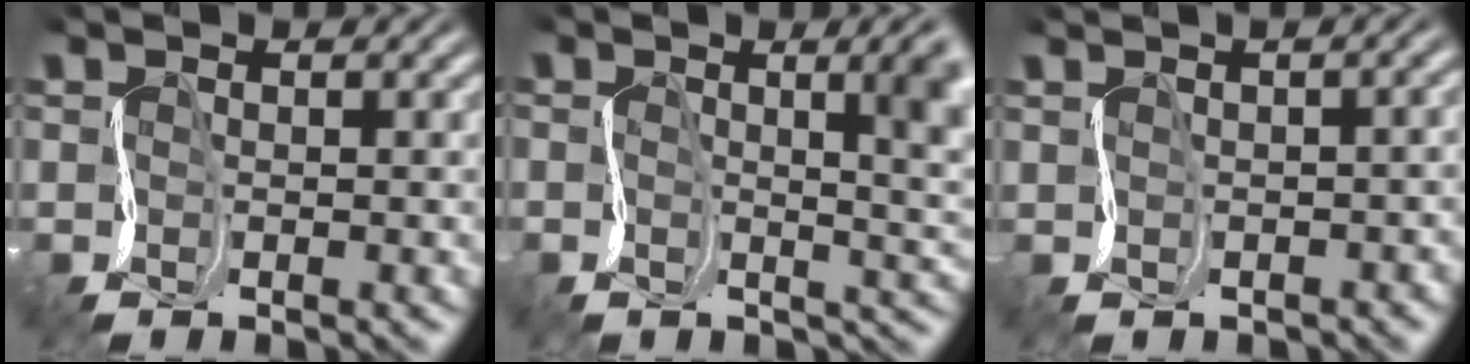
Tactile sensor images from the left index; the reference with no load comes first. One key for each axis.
{"total": 7.2, "fx": 1.2, "fy": 3.1, "fz": 6.4, "tx": -0.060, "ty": 0.012, "tz": 0.012}
{"total": 2.8, "fx": -0.5, "fy": 1.8, "fz": 2.2, "tx": 0.005, "ty": 0.020, "tz": -0.010}